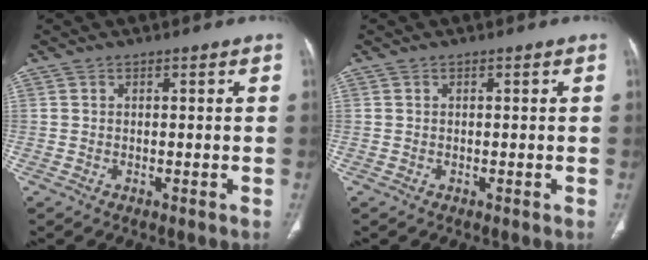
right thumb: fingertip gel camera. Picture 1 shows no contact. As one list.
[{"total": 0.0}]